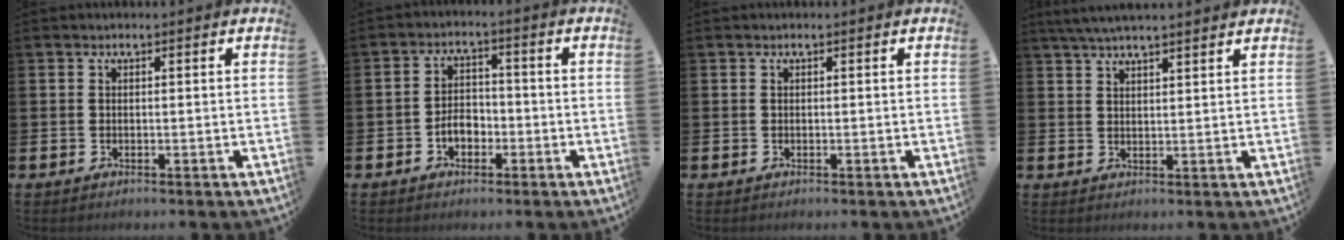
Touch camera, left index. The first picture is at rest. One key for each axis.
{"total": 3.5, "fx": -1.5, "fy": 2.4, "fz": 2.0, "tx": -0.025, "ty": 0.001, "tz": -0.035}
{"total": 0.0}
{"total": 4.4, "fx": 4.0, "fy": 0.2, "fz": 1.7, "tx": -0.037, "ty": -0.009, "tz": 0.073}